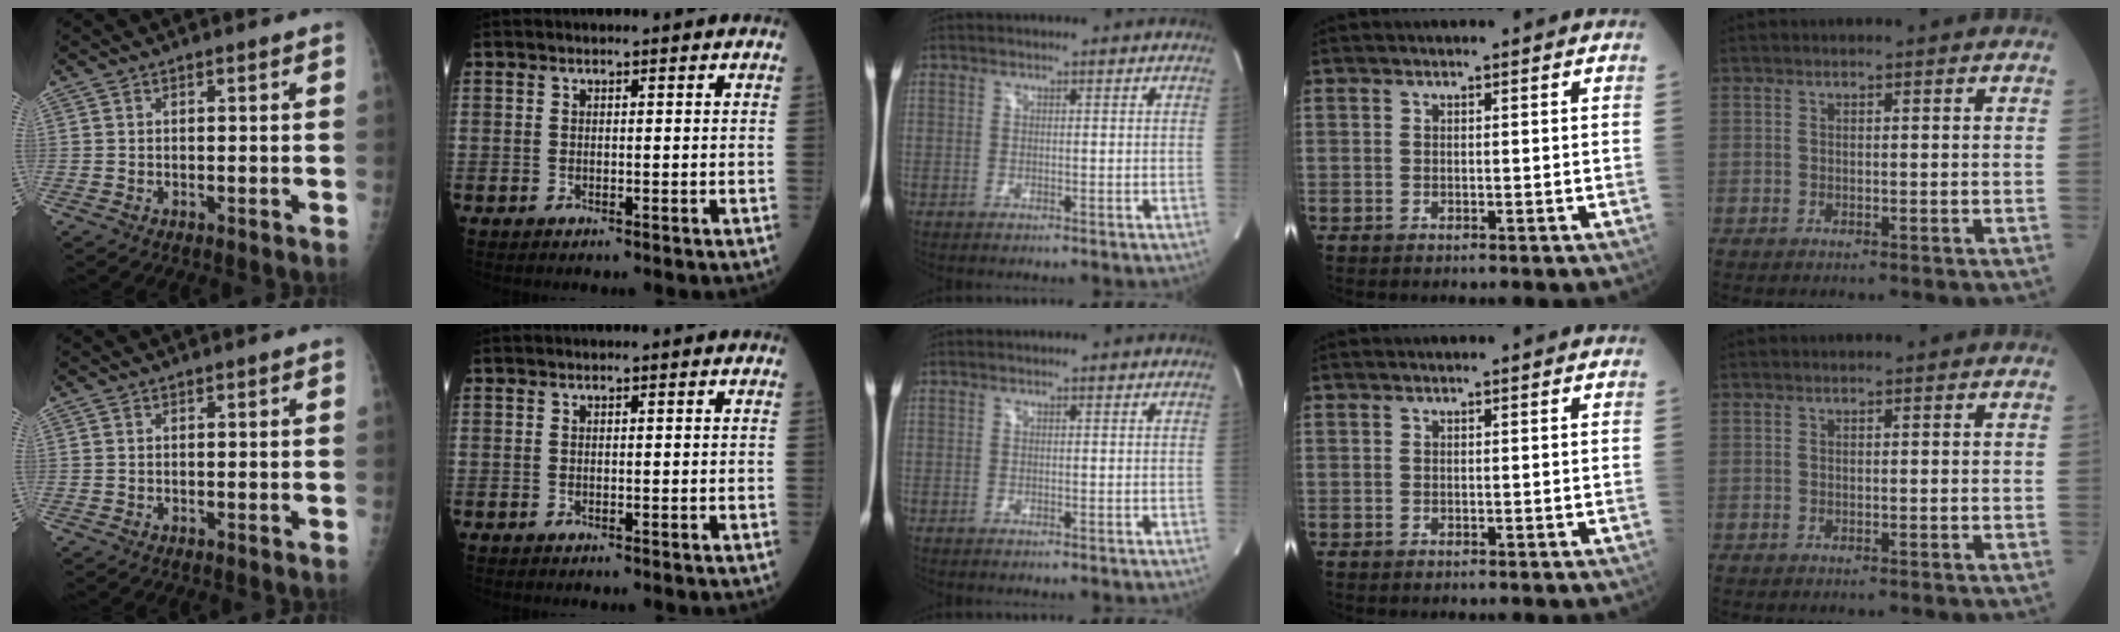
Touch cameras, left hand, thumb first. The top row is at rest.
{}